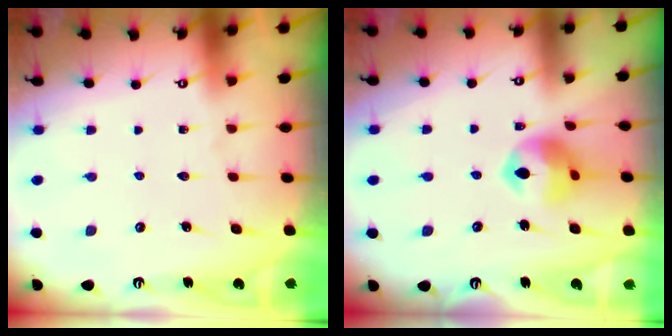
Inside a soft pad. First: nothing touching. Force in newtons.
{"total": 11.2, "press": 11.1, "slide": 1.4}